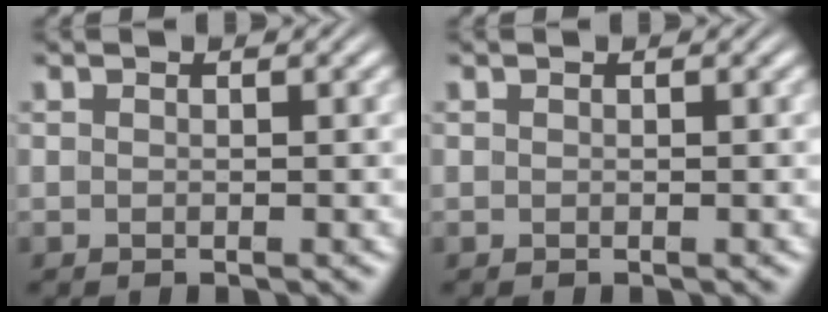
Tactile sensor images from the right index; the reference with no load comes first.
{"total": 0.0}